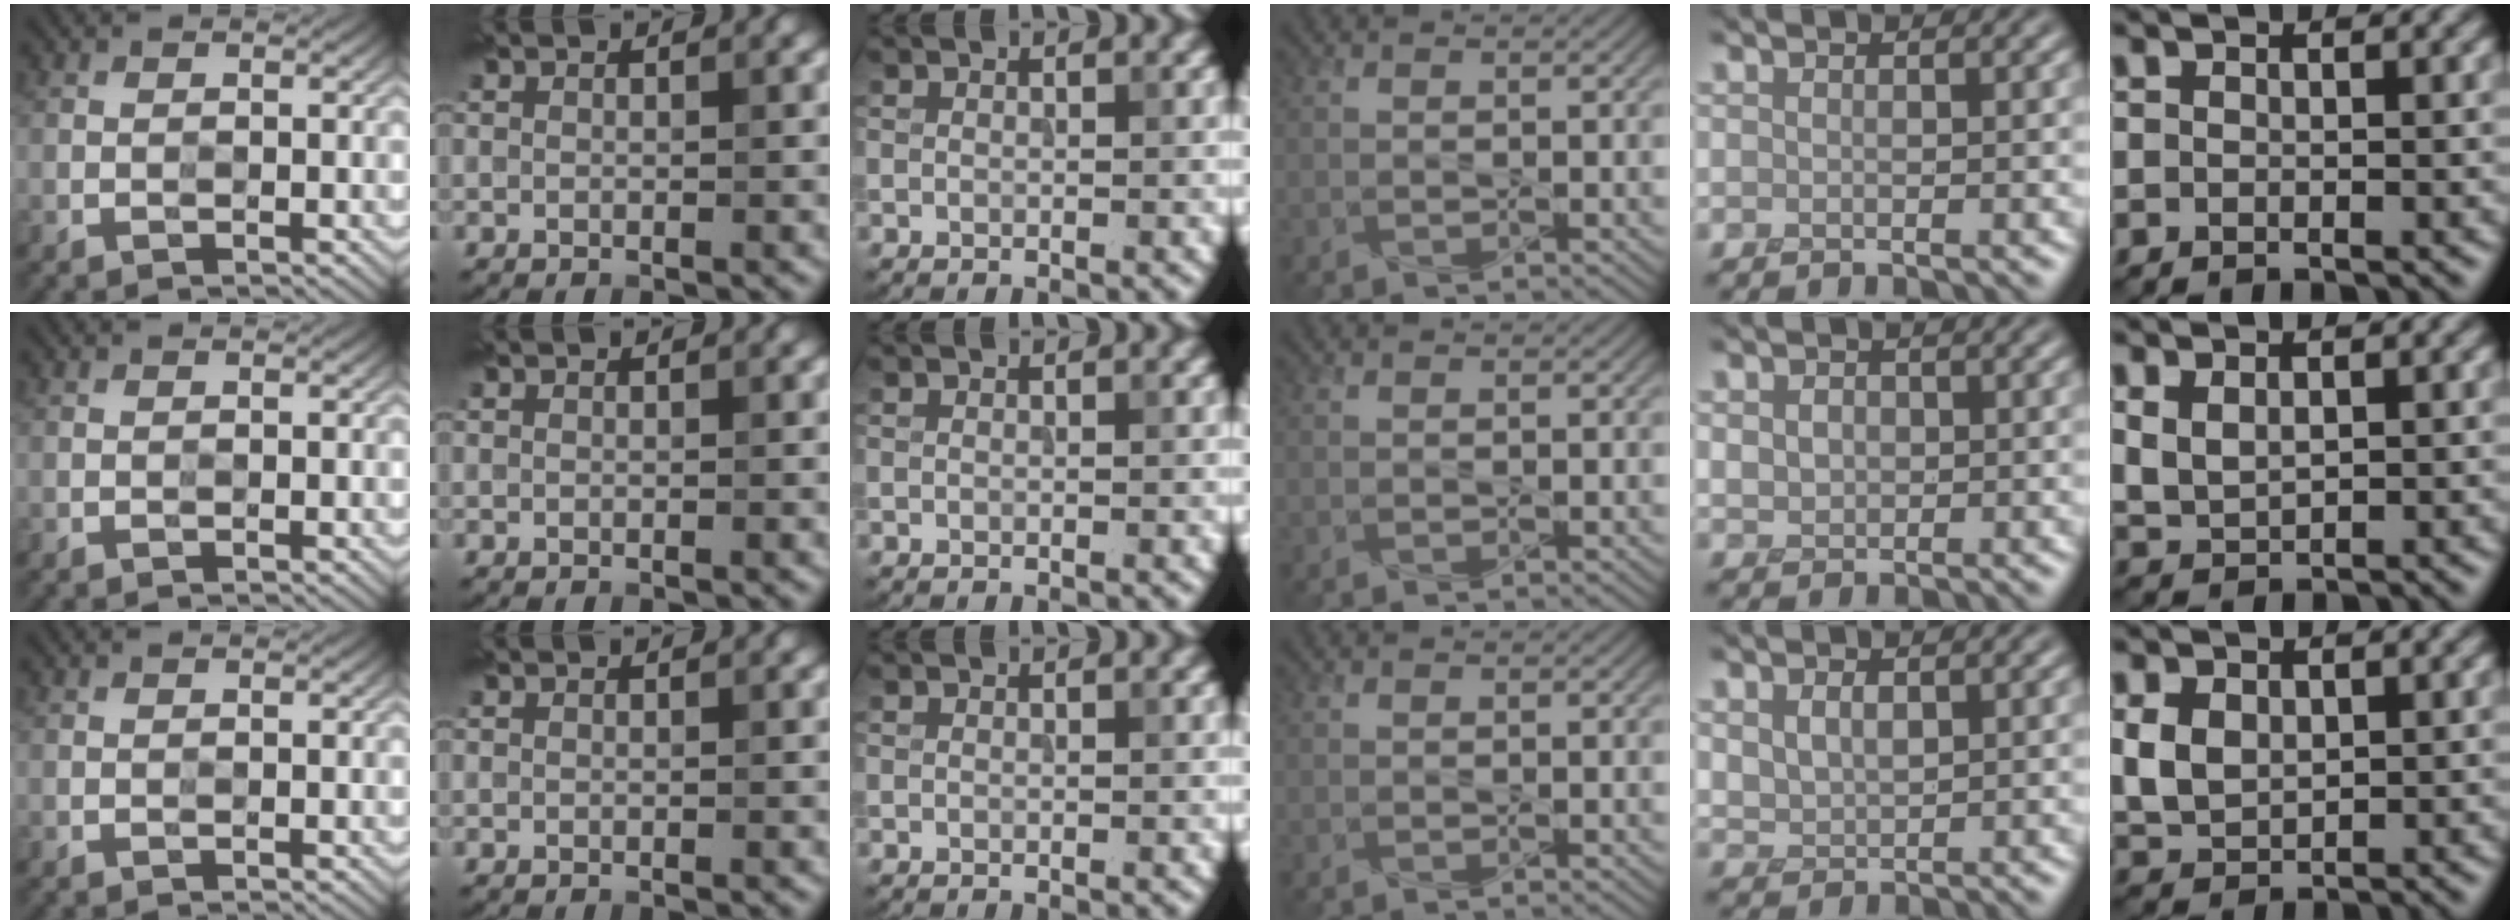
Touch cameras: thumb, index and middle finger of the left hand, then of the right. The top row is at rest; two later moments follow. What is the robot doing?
{"motion": "press", "object": "gel pad"}